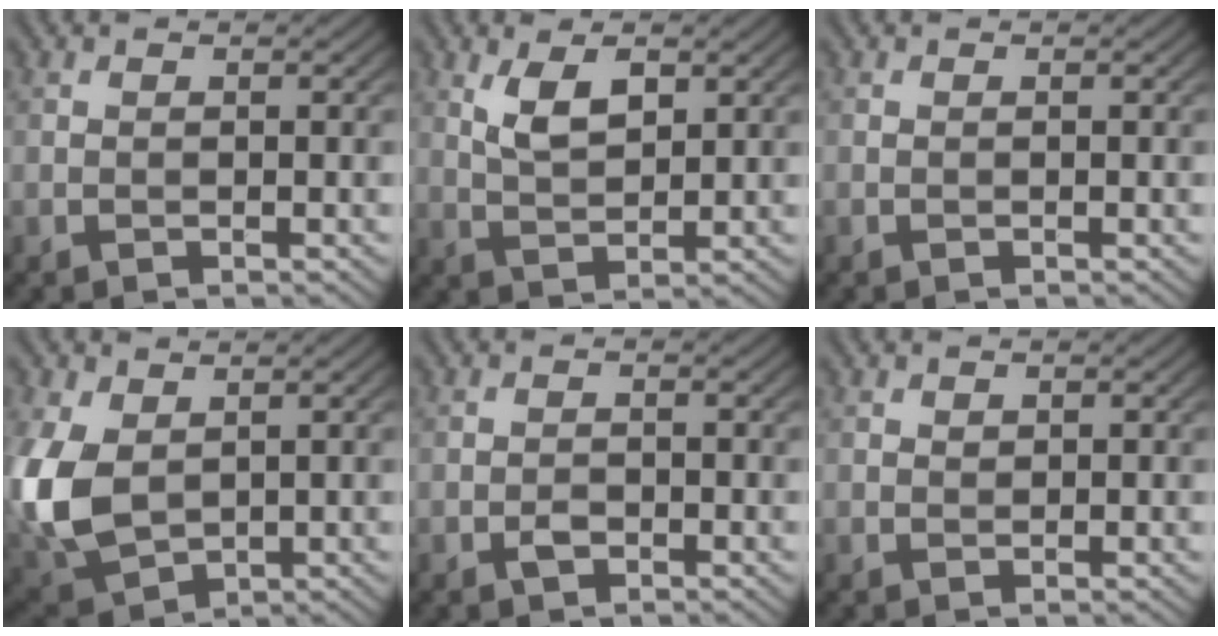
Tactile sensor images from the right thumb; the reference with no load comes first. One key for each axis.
{"total": 4.7, "fx": 2.2, "fy": 1.9, "fz": 3.7, "tx": -0.084, "ty": -0.001, "tz": 0.046}
{"total": 0.0}
{"total": 10.8, "fx": 1.1, "fy": 7.5, "fz": 7.8, "tx": -0.236, "ty": -0.008, "tz": 0.025}
{"total": 1.4, "fx": -0.8, "fy": 0.8, "fz": 0.8, "tx": -0.014, "ty": -0.002, "tz": -0.017}
{"total": 0.7, "fx": 0.5, "fy": 0.5, "fz": 0.2, "tx": -0.004, "ty": -0.003, "tz": 0.011}